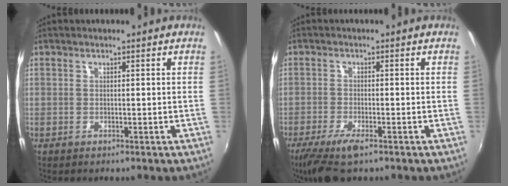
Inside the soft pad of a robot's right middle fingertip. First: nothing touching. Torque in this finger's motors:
{"motor_torque": [0.98, -0.99, 0.43, 0.11]}